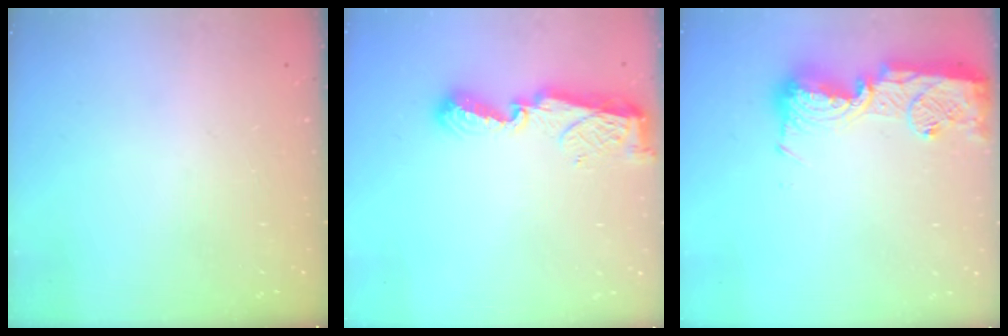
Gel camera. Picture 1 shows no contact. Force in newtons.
{"total": 7.3, "press": 7.3, "slide": 0.7}
{"total": 15.2, "press": 15.1, "slide": 1.2}